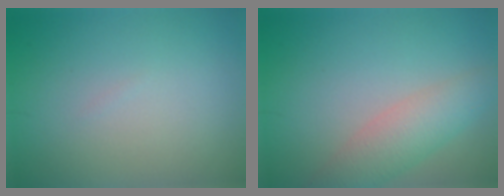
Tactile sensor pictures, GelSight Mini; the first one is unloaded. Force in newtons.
{"total": 4.3, "press": 4.3, "slide": 0.1}